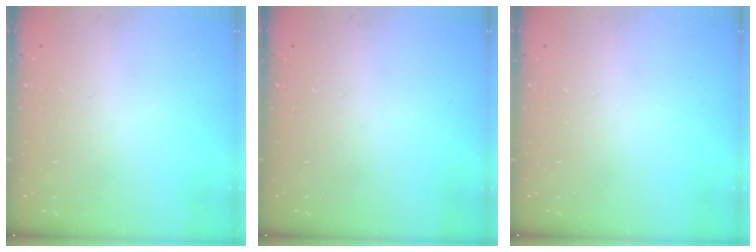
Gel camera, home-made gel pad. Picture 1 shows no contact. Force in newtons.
{"total": 0.0}
{"total": 0.0}